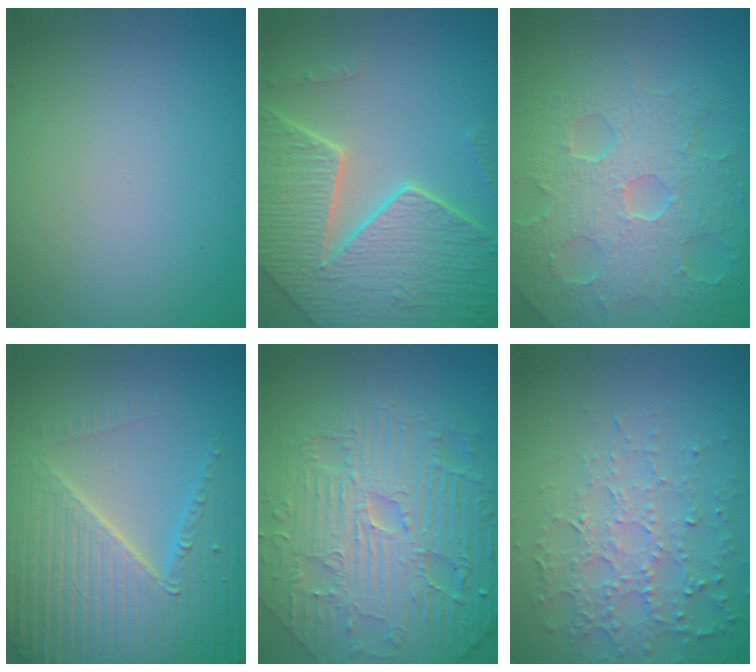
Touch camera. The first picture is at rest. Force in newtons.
{"total": 8.1, "press": 5.9, "slide": 5.5}
{"total": 8.1, "press": 5.7, "slide": 5.7}
{"total": 7.0, "press": 6.8, "slide": 1.5}
{"total": 8.4, "press": 6.7, "slide": 5.2}
{"total": 5.0, "press": 3.5, "slide": 3.6}